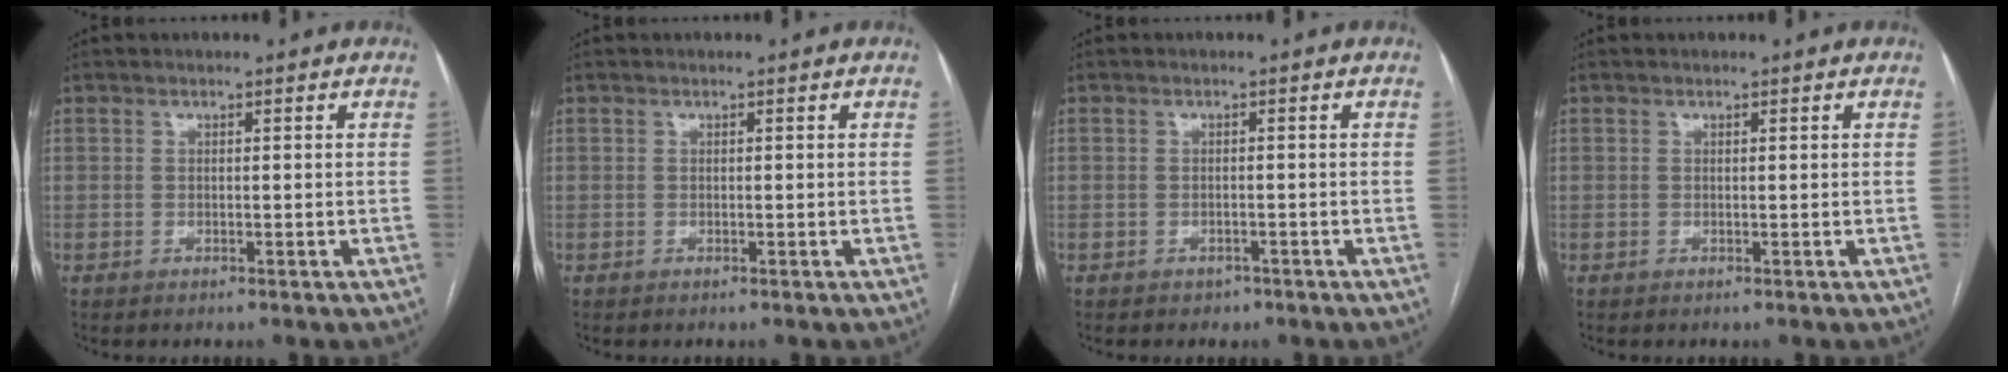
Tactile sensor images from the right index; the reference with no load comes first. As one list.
[{"total": 0.0}, {"total": 1.3, "force": [-0.9, 0.8, 0.2], "torque": [-0.009, 0.001, -0.011]}, {"total": 0.0}]